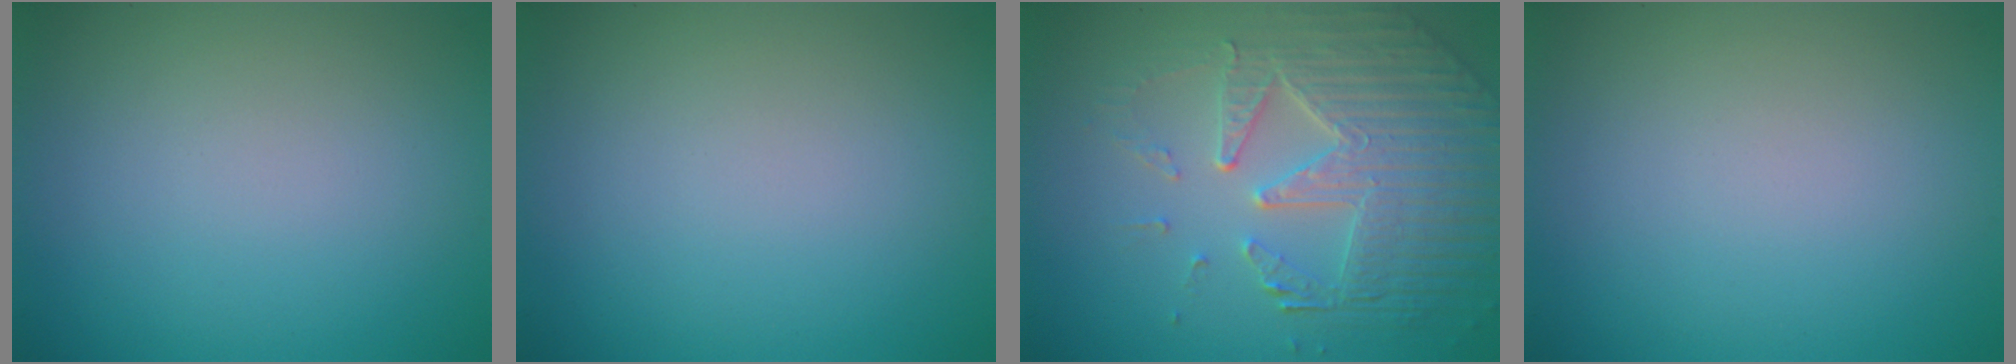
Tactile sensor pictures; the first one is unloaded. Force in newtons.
{"total": 0.0}
{"total": 6.7, "press": 5.1, "slide": 4.4}
{"total": 0.0}